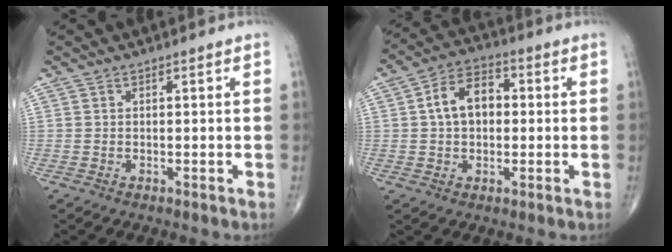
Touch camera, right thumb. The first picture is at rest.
{"total": 8.8, "force": [0.8, 6.0, 6.4], "torque": [-0.094, 0.021, 0.005]}